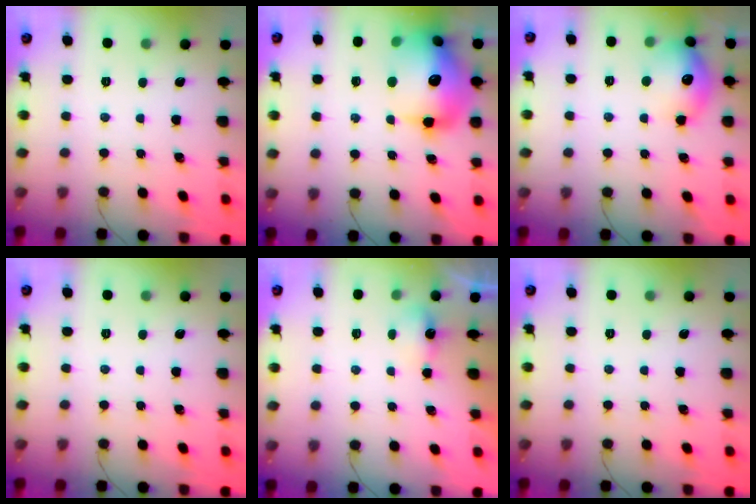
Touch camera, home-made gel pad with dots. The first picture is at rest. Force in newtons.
{"total": 22.4, "press": 22.0, "slide": 4.2}
{"total": 15.0, "press": 14.9, "slide": 1.4}
{"total": 0.0}
{"total": 3.1, "press": 3.0, "slide": 1.0}
{"total": 0.0}